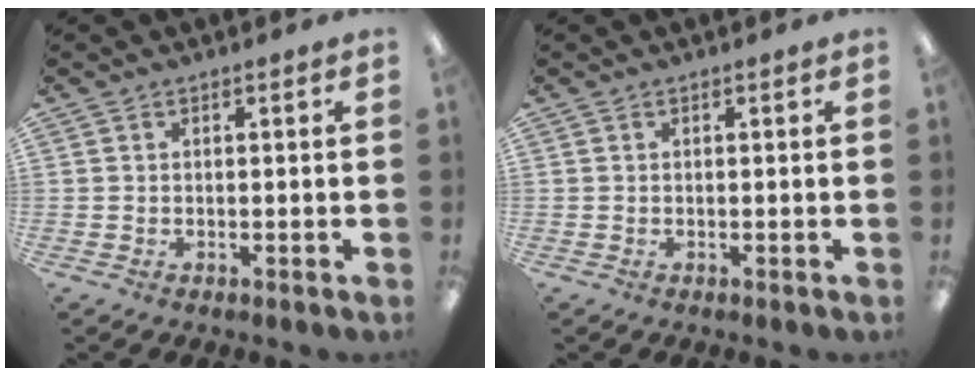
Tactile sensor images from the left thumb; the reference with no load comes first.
{"total": 0.0}